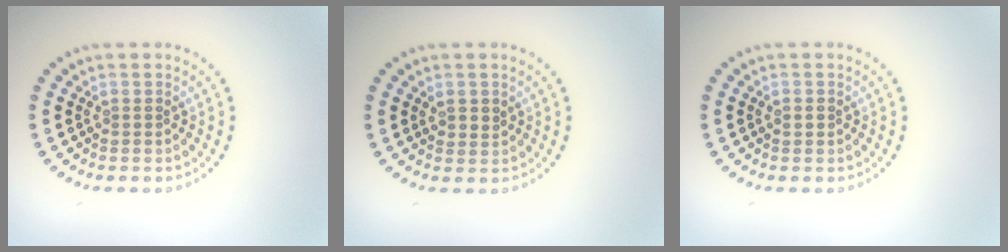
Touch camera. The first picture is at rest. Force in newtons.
{"total": 1.4, "press": 1.2, "slide": 0.7}
{"total": 0.8, "press": 0.8, "slide": 0.1}